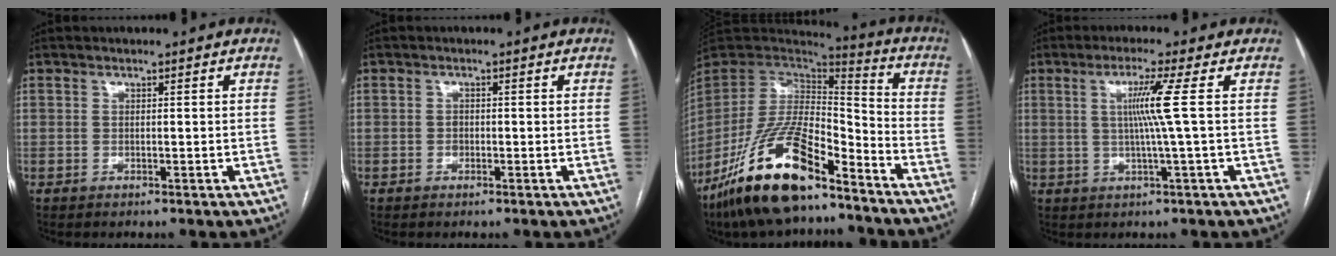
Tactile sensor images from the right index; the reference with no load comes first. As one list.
[{"total": 1.0, "force": [-0.2, 0.8, 0.5], "torque": [-0.006, 0.003, -0.004]}, {"total": 20.1, "force": [-13.4, 6.0, 13.7], "torque": [-0.276, -0.013, -0.243]}, {"total": 5.8, "force": [0.8, -1.9, 5.4], "torque": [-0.104, -0.002, 0.017]}]